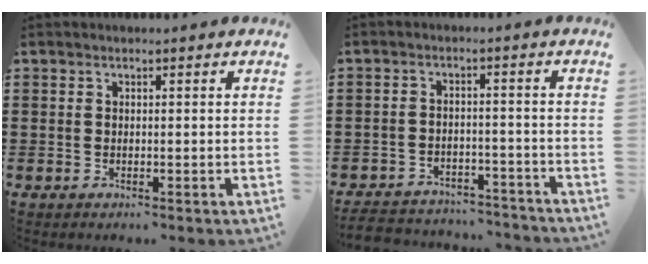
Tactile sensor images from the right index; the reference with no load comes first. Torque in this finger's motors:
{"motor_torque": [-2.14, 0.00, -1.05, -0.21]}